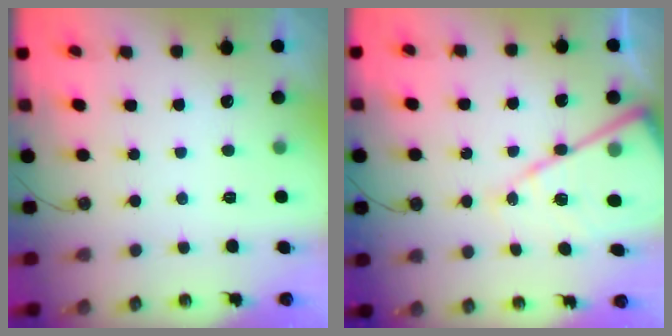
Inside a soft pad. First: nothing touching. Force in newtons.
{"total": 18.5, "press": 18.4, "slide": 1.8}